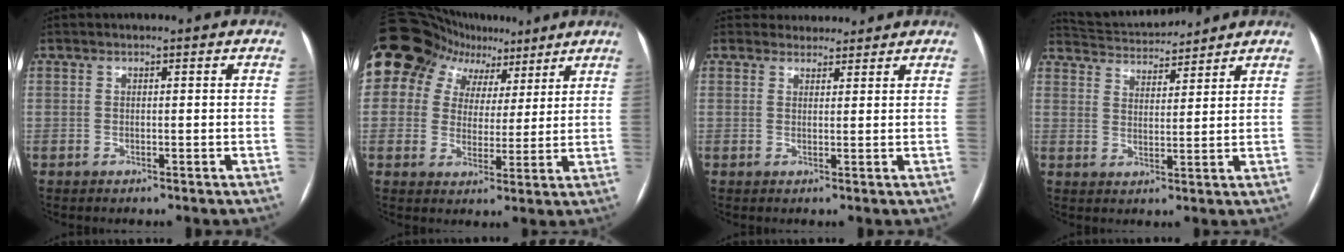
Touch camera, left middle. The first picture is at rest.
{"total": 13.1, "force": [8.2, 9.4, 3.8], "torque": [-0.070, 0.049, 0.124]}
{"total": 3.9, "force": [3.6, 1.5, -0.2], "torque": [0.009, 0.018, 0.047]}
{"total": 9.3, "force": [9.1, 1.0, 1.7], "torque": [-0.041, 0.022, 0.149]}